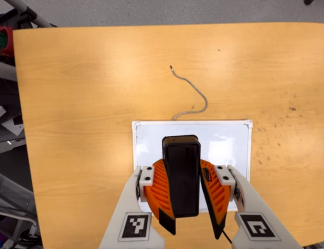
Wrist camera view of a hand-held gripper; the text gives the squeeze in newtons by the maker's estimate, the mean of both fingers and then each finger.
{"total": 11.0, "left": 10.2, "right": 11.7}